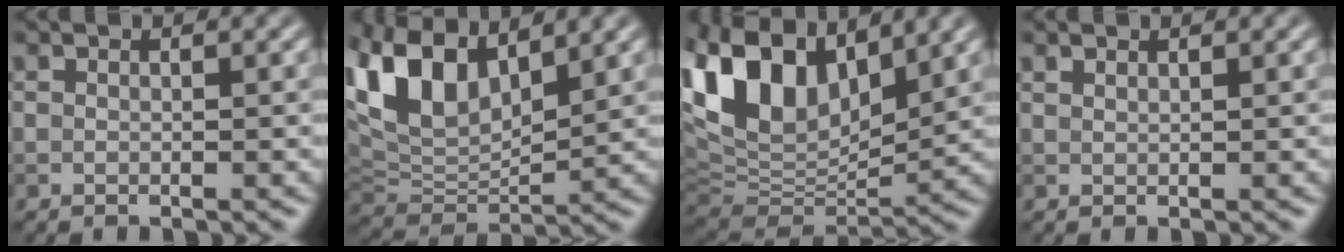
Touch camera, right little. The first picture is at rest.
{"total": 10.5, "force": [5.4, 5.3, 7.2], "torque": [-0.168, 0.016, 0.102]}
{"total": 13.4, "force": [6.6, 7.5, 8.9], "torque": [-0.206, 0.031, 0.121]}
{"total": 0.7, "force": [0.6, 0.1, 0.2], "torque": [-0.003, 0.002, 0.014]}